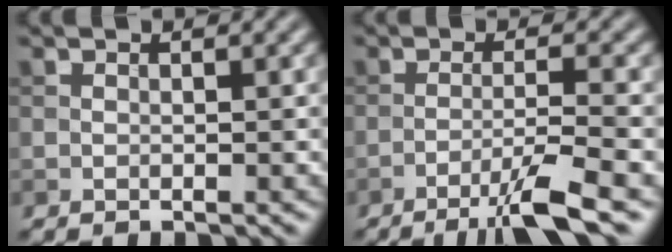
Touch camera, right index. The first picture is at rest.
{"total": 5.0, "force": [-3.1, 0.3, 4.0], "torque": [-0.061, 0.006, -0.064]}